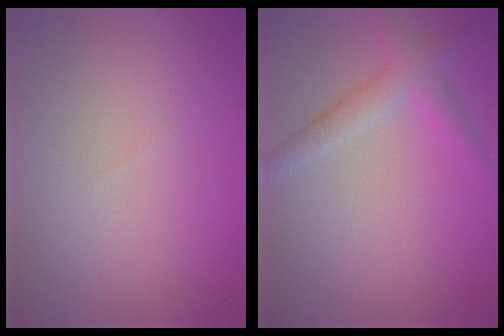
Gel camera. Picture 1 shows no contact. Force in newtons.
{"total": 2.7, "press": 2.7, "slide": 0.1}